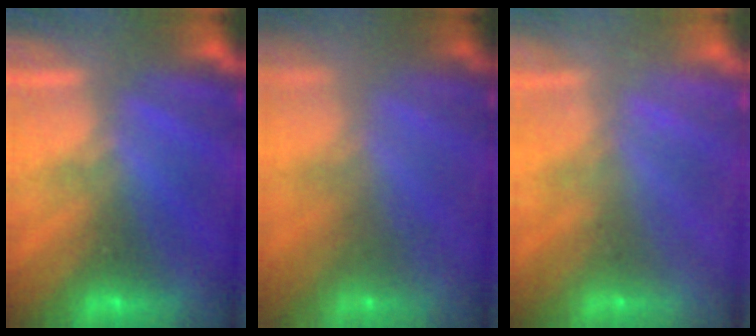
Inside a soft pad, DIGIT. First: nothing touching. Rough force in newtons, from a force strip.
{"total": 7.2}
{"total": 2.1}